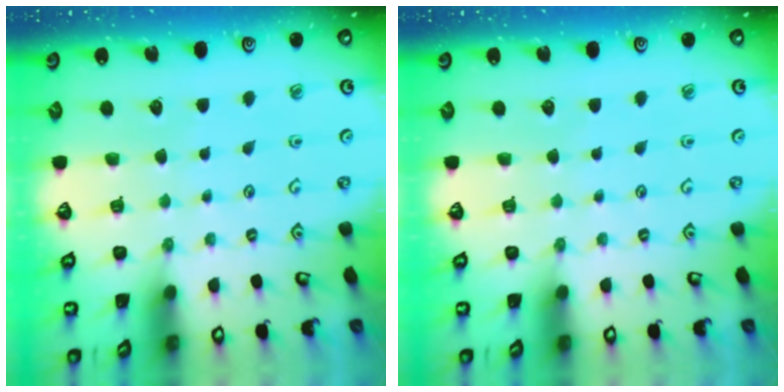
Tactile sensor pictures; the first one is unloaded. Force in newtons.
{"total": 0.0}